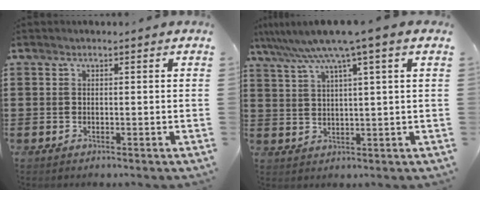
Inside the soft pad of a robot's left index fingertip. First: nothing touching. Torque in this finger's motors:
{"motor_torque": [1.88, -0.25, 1.05, 0.17]}